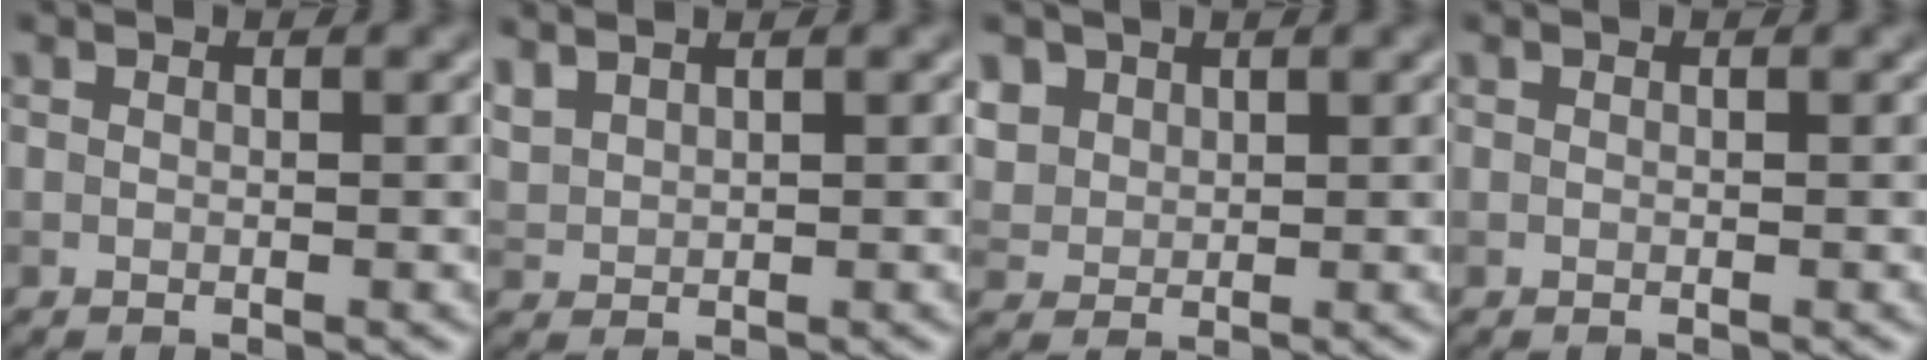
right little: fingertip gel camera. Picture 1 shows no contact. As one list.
[{"total": 1.9, "force": [1.7, 0.6, 0.7], "torque": [-0.022, 0.009, 0.041]}, {"total": 3.7, "force": [2.0, 2.8, 1.4], "torque": [-0.055, 0.003, 0.056]}, {"total": 0.0}]